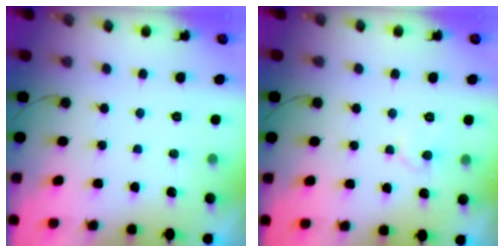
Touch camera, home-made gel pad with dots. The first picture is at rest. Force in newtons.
{"total": 5.2, "press": 5.2, "slide": 0.6}